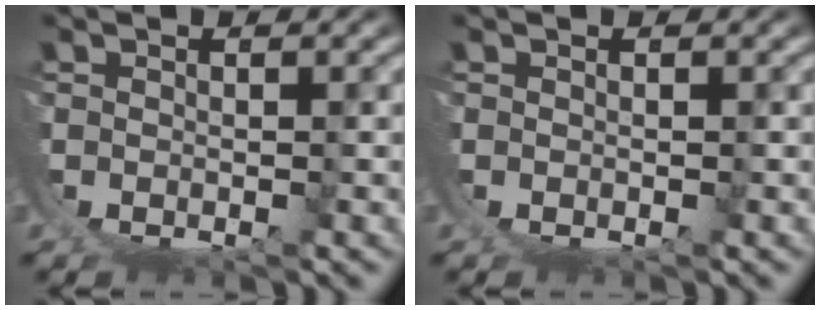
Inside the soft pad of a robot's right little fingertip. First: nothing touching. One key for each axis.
{"total": 0.0}